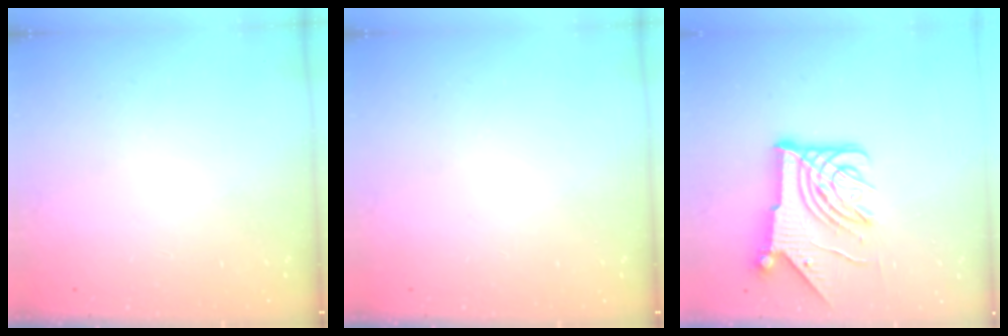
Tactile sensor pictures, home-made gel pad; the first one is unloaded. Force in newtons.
{"total": 0.0}
{"total": 16.1, "press": 16.0, "slide": 1.8}